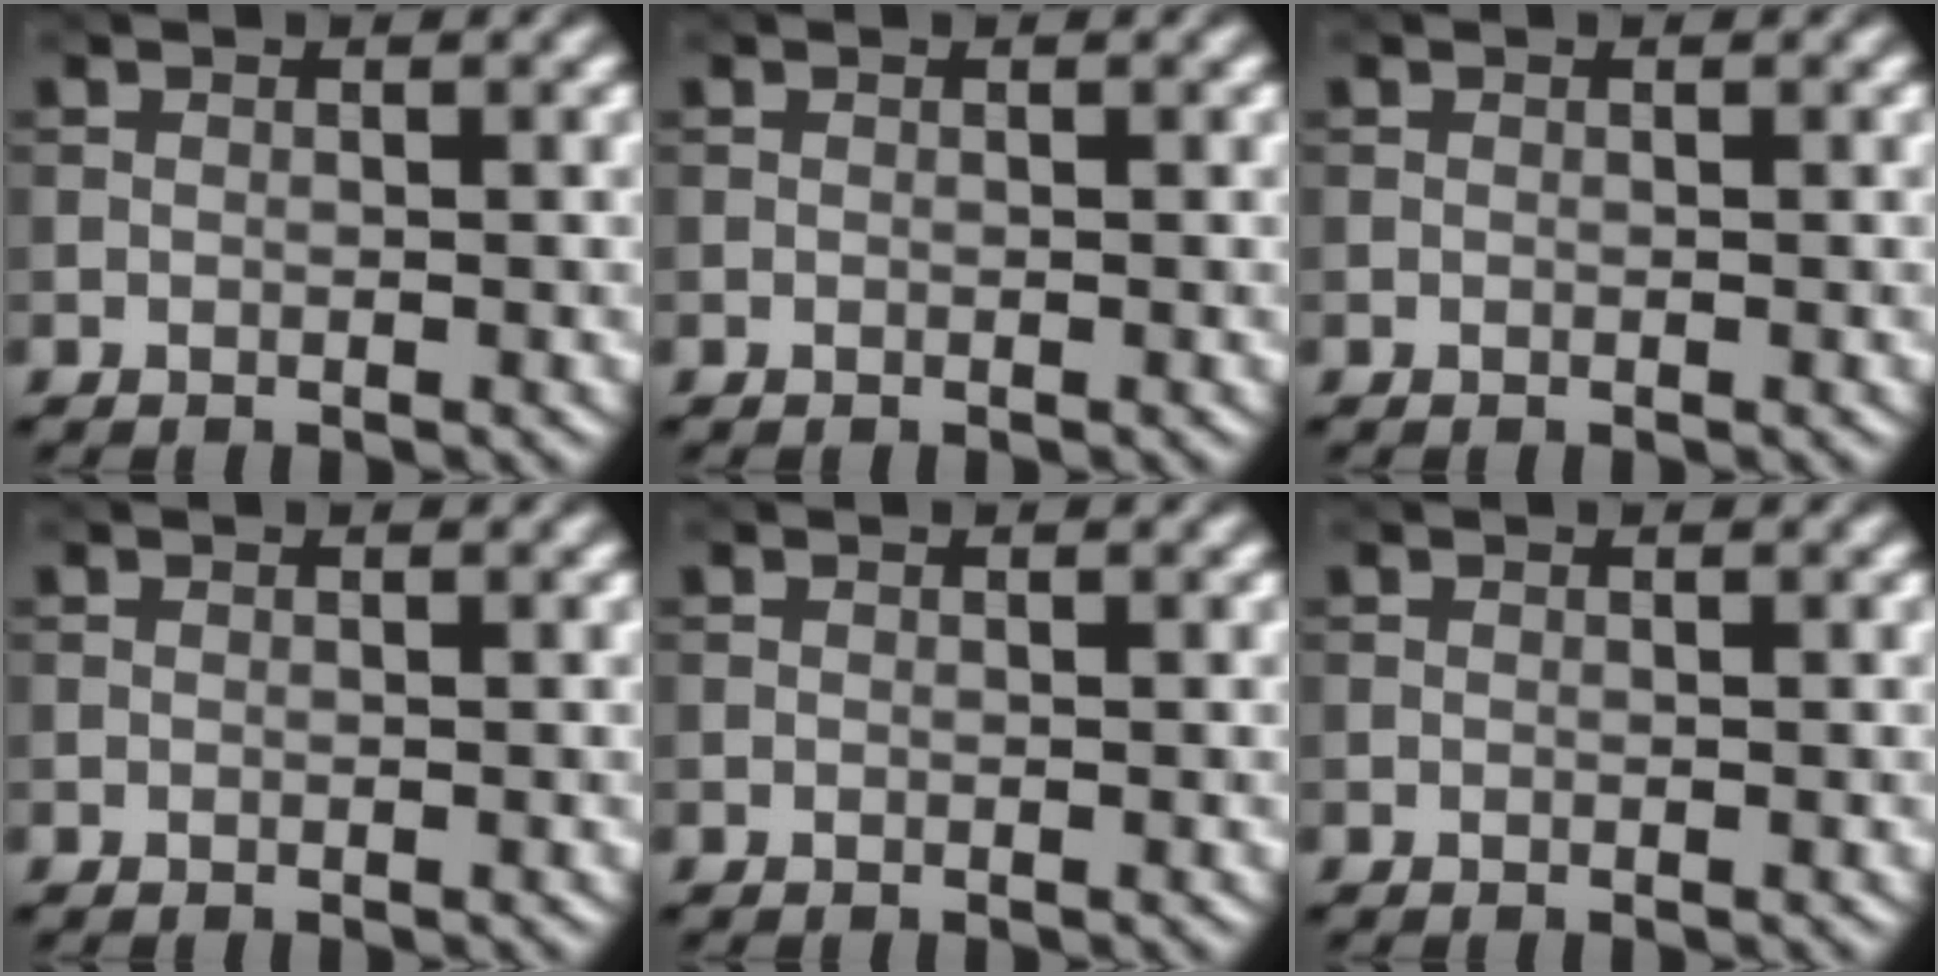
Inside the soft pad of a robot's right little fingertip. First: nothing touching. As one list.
[{"total": 0.0}, {"total": 0.0}, {"total": 0.0}, {"total": 0.0}, {"total": 0.0}]